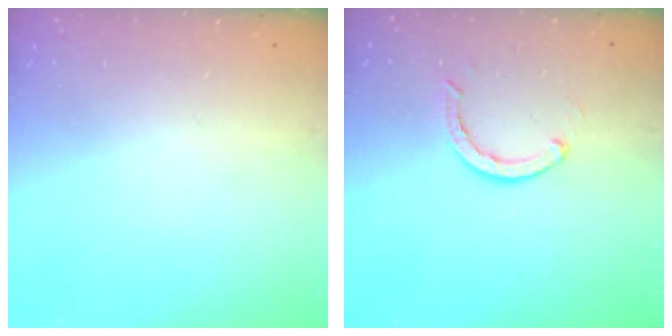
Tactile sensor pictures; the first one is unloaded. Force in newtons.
{"total": 2.9, "press": 2.8, "slide": 0.5}